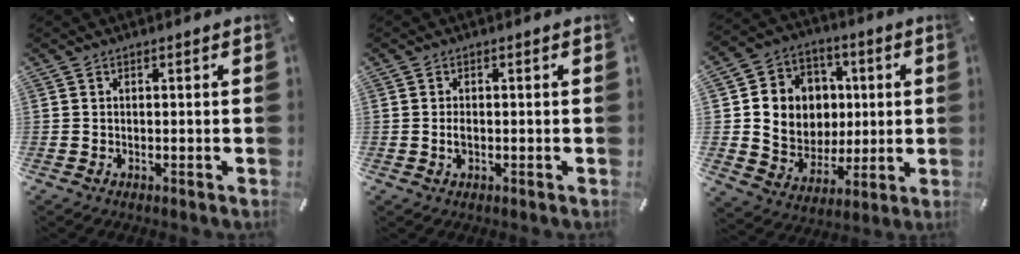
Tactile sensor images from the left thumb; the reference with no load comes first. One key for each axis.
{"total": 1.6, "fx": -0.3, "fy": 0.8, "fz": 1.4, "tx": -0.034, "ty": -0.002, "tz": -0.007}
{"total": 11.6, "fx": 1.0, "fy": 11.3, "fz": 2.3, "tx": -0.039, "ty": -0.006, "tz": 0.034}